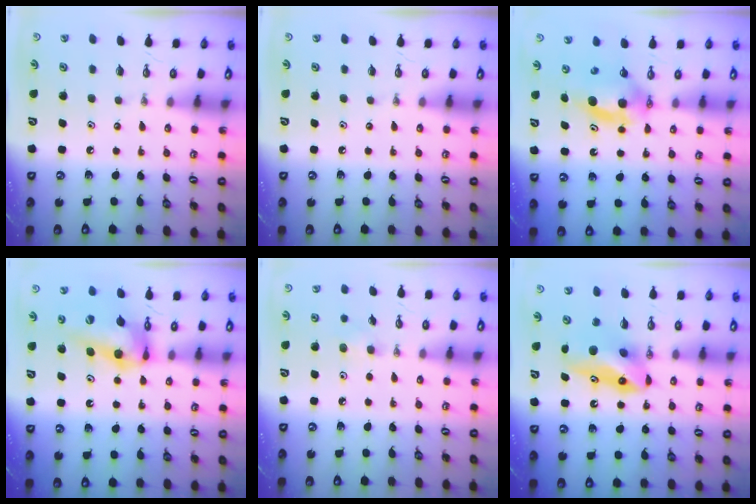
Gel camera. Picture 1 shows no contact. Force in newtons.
{"total": 0.0}
{"total": 6.6, "press": 6.2, "slide": 2.5}
{"total": 13.3, "press": 13.2, "slide": 1.5}
{"total": 5.0, "press": 4.8, "slide": 1.4}
{"total": 10.0, "press": 9.1, "slide": 4.2}